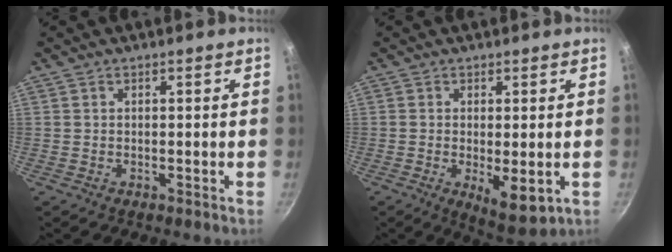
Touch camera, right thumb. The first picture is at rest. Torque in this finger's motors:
{"motor_torque": [-0.12, 0.32, -0.06, -0.12, 0.15]}